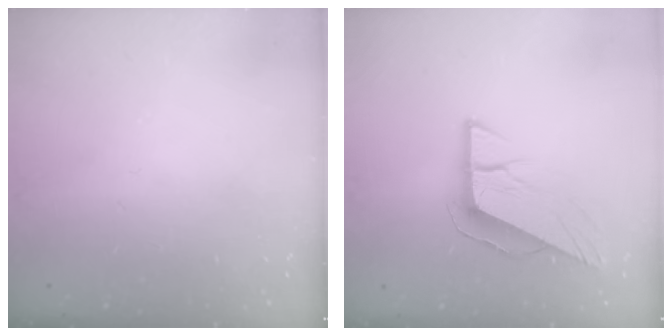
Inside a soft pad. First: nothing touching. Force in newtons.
{"total": 10.0, "press": 9.7, "slide": 2.5}